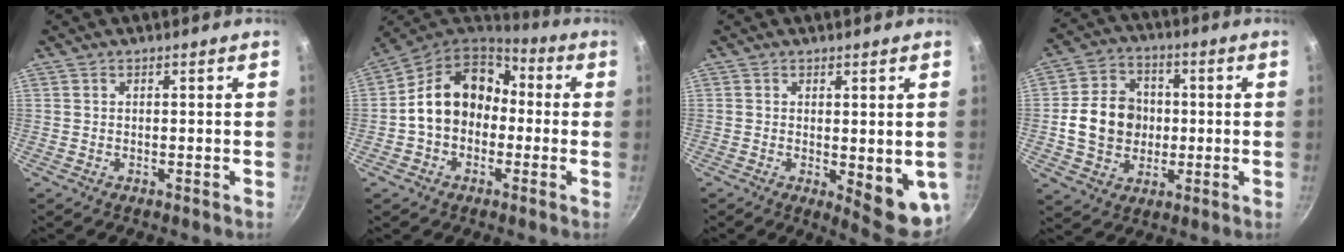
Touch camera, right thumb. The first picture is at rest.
{"total": 15.4, "force": [-0.2, 12.1, 9.5], "torque": [-0.125, 0.050, -0.018]}
{"total": 9.1, "force": [-0.8, 3.4, 8.4], "torque": [-0.088, -0.011, -0.002]}
{"total": 13.1, "force": [-0.3, 11.1, 7.0], "torque": [-0.095, 0.021, -0.007]}